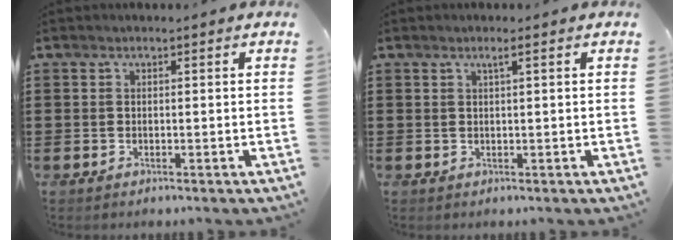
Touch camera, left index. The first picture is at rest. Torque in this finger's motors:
{"motor_torque": [2.14, 0.00, 0.18, 0.05]}